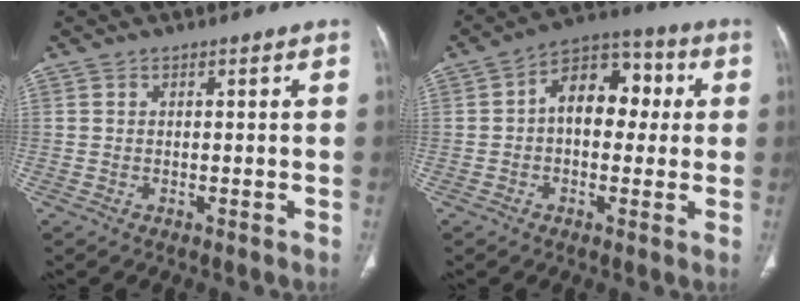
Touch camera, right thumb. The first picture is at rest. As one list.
[{"total": 11.8, "force": [1.2, 7.8, 8.8], "torque": [-0.096, 0.033, 0.006]}]